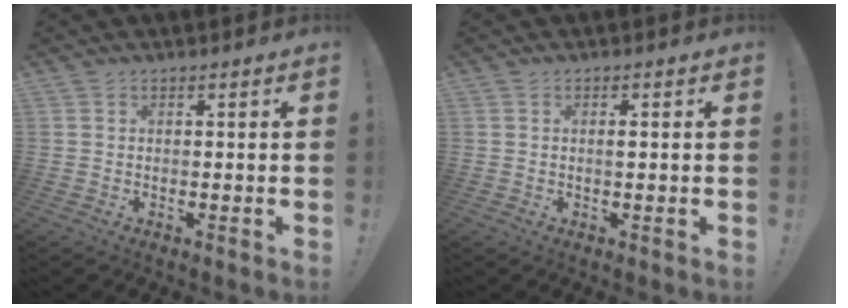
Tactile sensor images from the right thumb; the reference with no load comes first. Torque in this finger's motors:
{"motor_torque": [-0.02, -0.19, 0.07, 0.27, 0.06]}